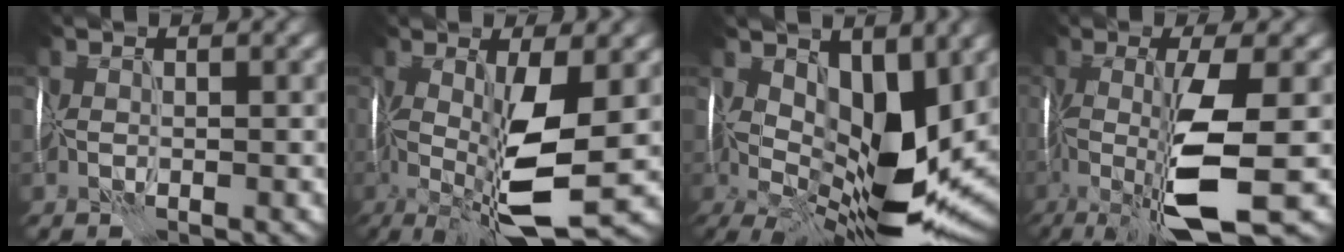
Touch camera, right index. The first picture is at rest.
{"total": 9.4, "force": [-0.9, 2.4, 9.0], "torque": [-0.179, -0.016, -0.016]}
{"total": 11.9, "force": [2.3, 5.8, 10.2], "torque": [-0.179, -0.015, 0.044]}
{"total": 9.3, "force": [-2.3, 1.6, 8.9], "torque": [-0.171, -0.012, -0.043]}